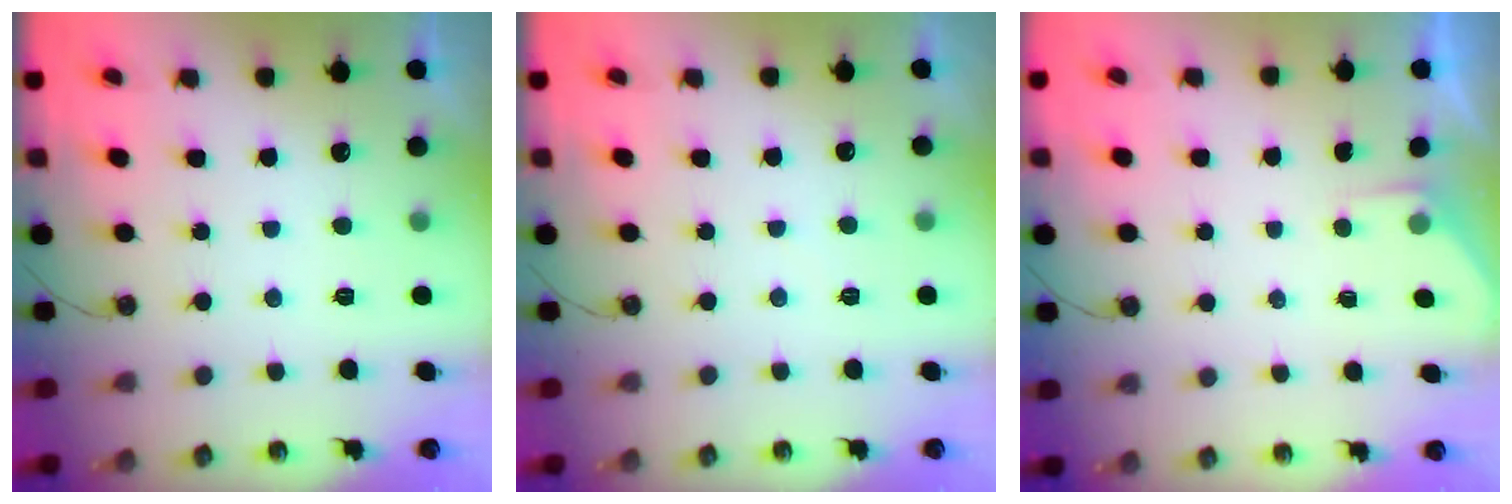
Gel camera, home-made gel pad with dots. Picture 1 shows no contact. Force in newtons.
{"total": 1.2, "press": 1.2, "slide": 0.3}
{"total": 1.4, "press": 1.3, "slide": 0.2}